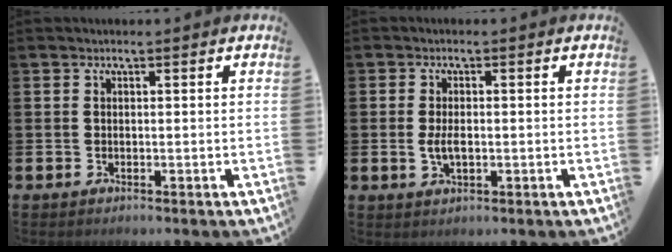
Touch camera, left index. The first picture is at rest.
{"total": 2.7, "force": [-0.2, 1.4, 2.4], "torque": [-0.038, 0.001, -0.006]}